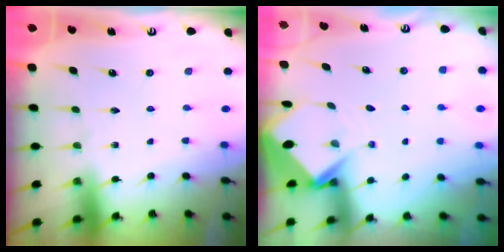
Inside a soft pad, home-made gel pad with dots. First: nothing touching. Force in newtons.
{"total": 3.6, "press": 3.6, "slide": 0.2}